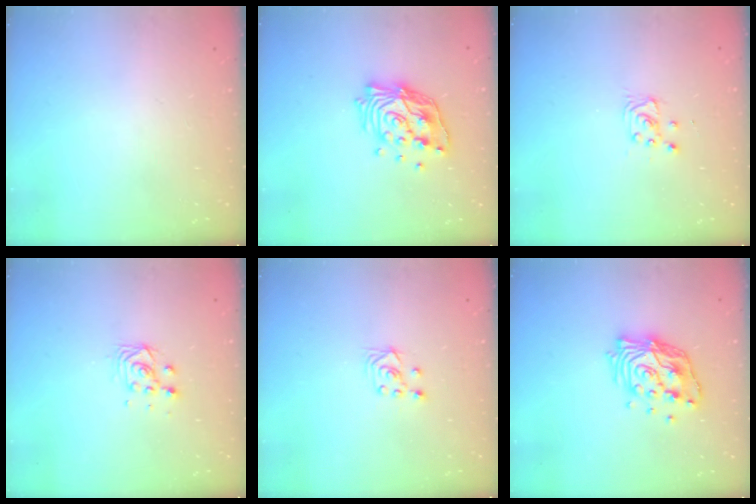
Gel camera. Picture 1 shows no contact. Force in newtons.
{"total": 14.9, "press": 14.8, "slide": 1.1}
{"total": 2.9, "press": 2.9, "slide": 0.4}
{"total": 5.0, "press": 5.0, "slide": 0.3}
{"total": 2.8, "press": 2.6, "slide": 1.1}
{"total": 14.3, "press": 14.2, "slide": 1.4}